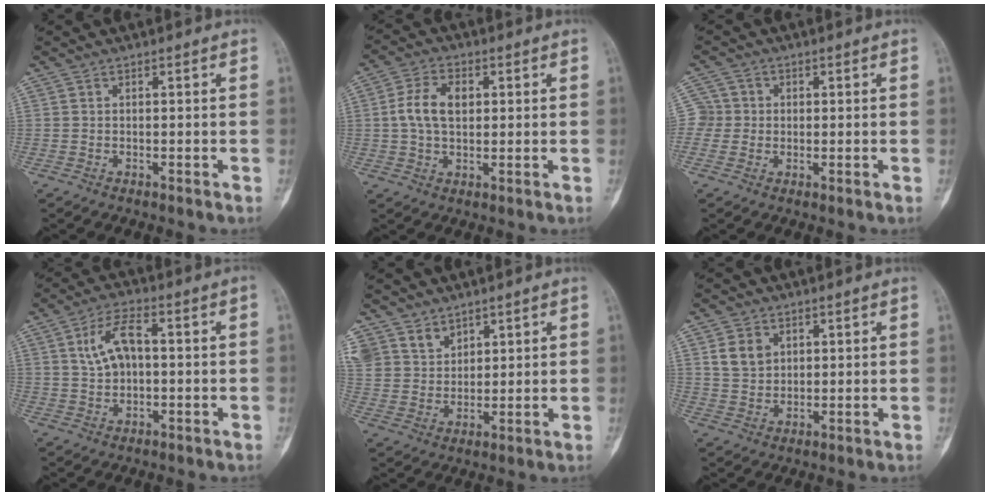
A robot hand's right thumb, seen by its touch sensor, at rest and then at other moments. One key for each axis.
{"total": 7.3, "fx": 1.0, "fy": 4.7, "fz": 5.5, "tx": -0.097, "ty": 0.016, "tz": 0.016}
{"total": 4.8, "fx": 0.0, "fy": 4.7, "fz": 1.0, "tx": 0.011, "ty": 0.010, "tz": -0.008}
{"total": 7.6, "fx": 0.9, "fy": 3.8, "fz": 6.5, "tx": -0.116, "ty": 0.028, "tz": 0.018}
{"total": 8.6, "fx": 5.8, "fy": 6.2, "fz": 1.2, "tx": 0.006, "ty": -0.024, "tz": 0.124}
{"total": 5.3, "fx": 2.1, "fy": 4.1, "fz": 2.5, "tx": -0.021, "ty": -0.007, "tz": 0.043}